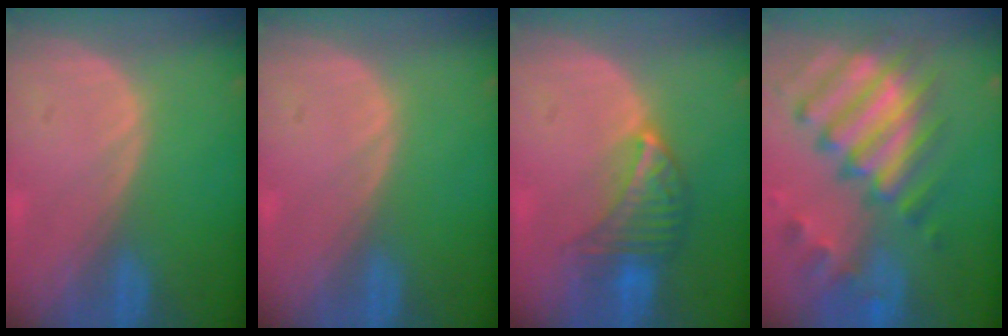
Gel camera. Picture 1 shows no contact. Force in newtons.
{"total": 0.0}
{"total": 6.9, "press": 6.2, "slide": 2.8}
{"total": 12.8, "press": 10.6, "slide": 7.1}